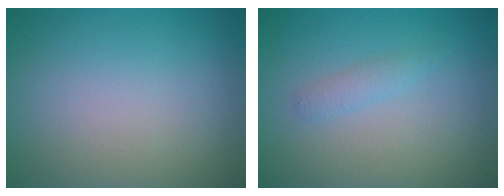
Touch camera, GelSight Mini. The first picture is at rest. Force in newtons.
{"total": 1.1, "press": 1.1, "slide": 0.1}